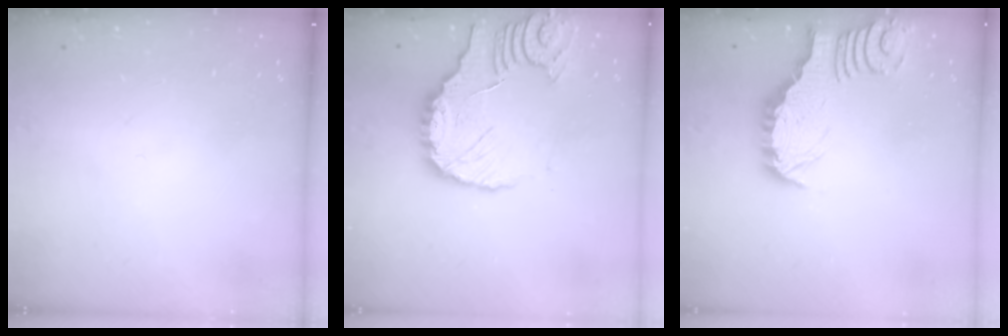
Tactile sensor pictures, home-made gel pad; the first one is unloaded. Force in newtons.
{"total": 10.5, "press": 10.4, "slide": 1.1}
{"total": 2.6, "press": 2.6, "slide": 0.2}